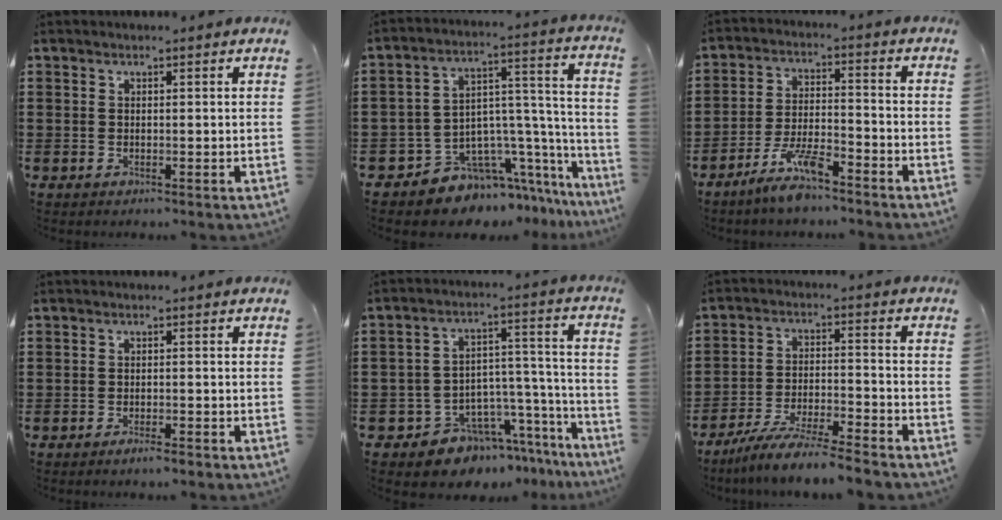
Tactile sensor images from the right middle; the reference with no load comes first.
{"total": 7.7, "force": [-5.8, 4.7, 1.6], "torque": [-0.038, -0.004, -0.104]}
{"total": 7.3, "force": [-5.7, 1.3, 4.4], "torque": [-0.097, -0.002, -0.109]}
{"total": 1.8, "force": [-1.4, 0.2, 1.1], "torque": [-0.019, -0.002, -0.026]}
{"total": 7.6, "force": [-6.5, 4.0, 0.7], "torque": [-0.020, 0.012, -0.118]}
{"total": 7.6, "force": [-7.1, -0.2, 2.7], "torque": [-0.053, -0.002, -0.136]}